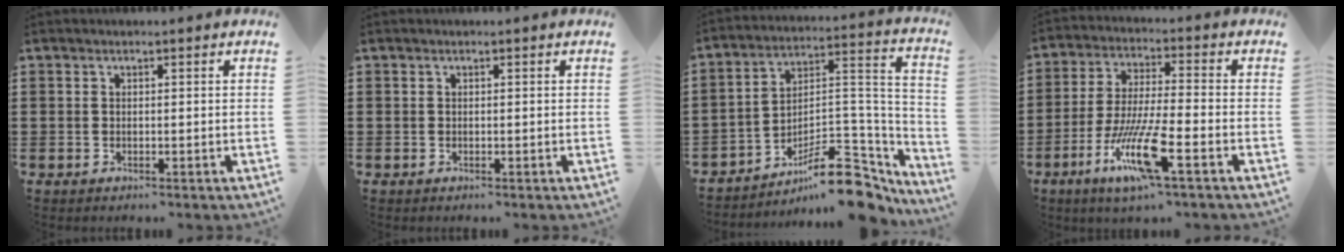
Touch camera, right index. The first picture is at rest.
{"total": 0.0}
{"total": 12.7, "force": [-8.8, 4.6, 7.8], "torque": [-0.099, 0.032, -0.157]}
{"total": 11.6, "force": [-5.7, 1.8, 10.0], "torque": [-0.220, -0.012, -0.112]}